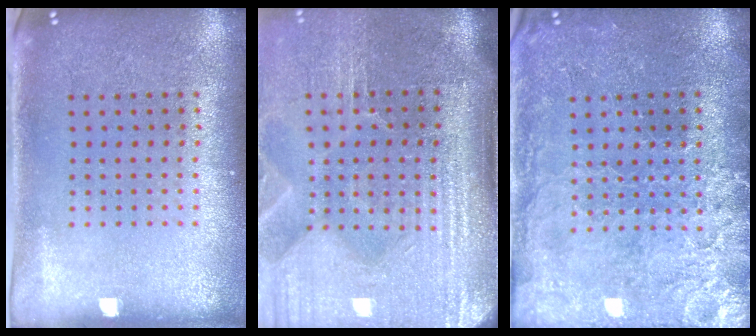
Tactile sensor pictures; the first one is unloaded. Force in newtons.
{"total": 4.9, "press": 4.2, "slide": 2.6}
{"total": 3.3, "press": 3.1, "slide": 1.1}